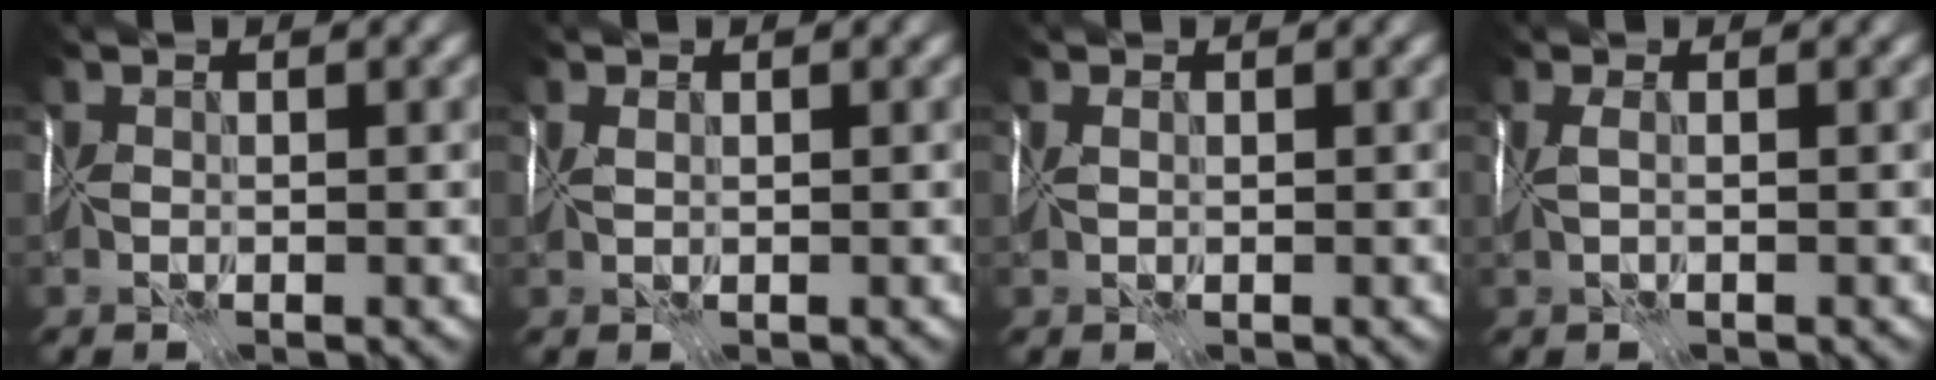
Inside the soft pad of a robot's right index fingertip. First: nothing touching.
{"total": 0.8, "force": [0.6, -0.5, -0.1], "torque": [0.005, 0.001, 0.015]}
{"total": 0.5, "force": [0.4, -0.4, 0.0], "torque": [0.003, -0.001, 0.011]}
{"total": 0.9, "force": [0.5, -0.6, 0.6], "torque": [-0.005, 0.002, 0.012]}